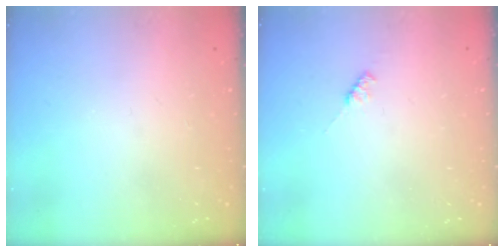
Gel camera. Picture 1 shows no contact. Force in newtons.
{"total": 2.2, "press": 2.2, "slide": 0.4}